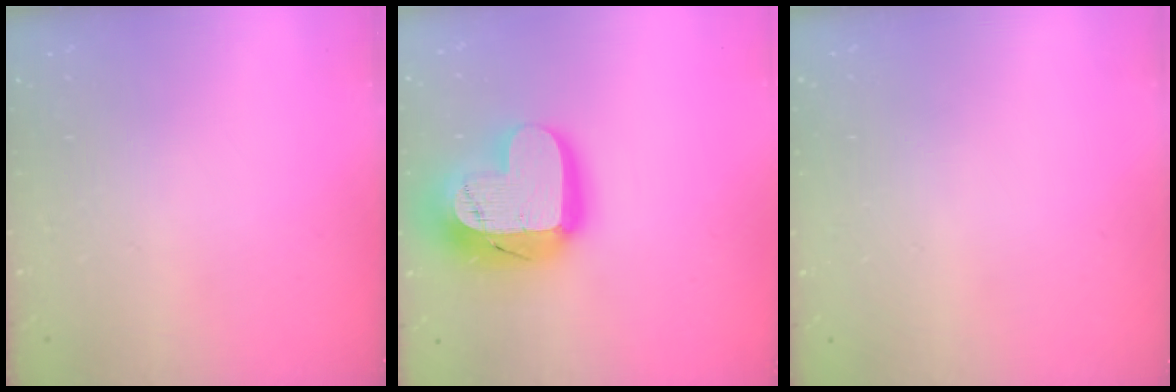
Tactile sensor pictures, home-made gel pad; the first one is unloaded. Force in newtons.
{"total": 21.1, "press": 21.0, "slide": 1.7}
{"total": 0.0}